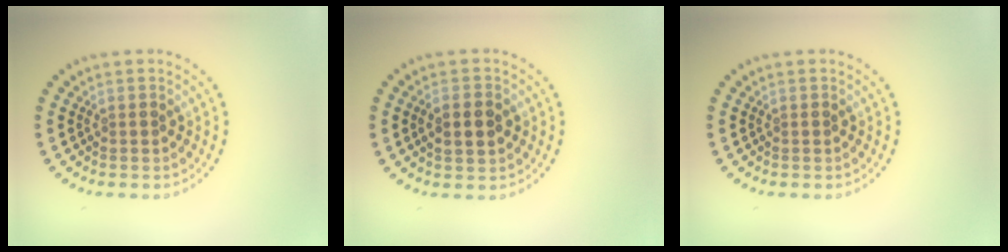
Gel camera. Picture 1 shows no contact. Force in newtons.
{"total": 2.7, "press": 2.7, "slide": 0.3}
{"total": 0.0}